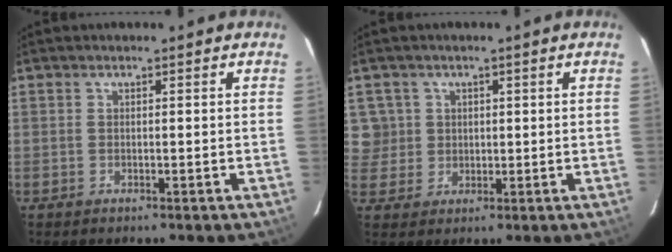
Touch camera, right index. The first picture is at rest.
{"total": 4.8, "force": [1.7, 4.4, -0.5], "torque": [0.027, 0.006, 0.035]}